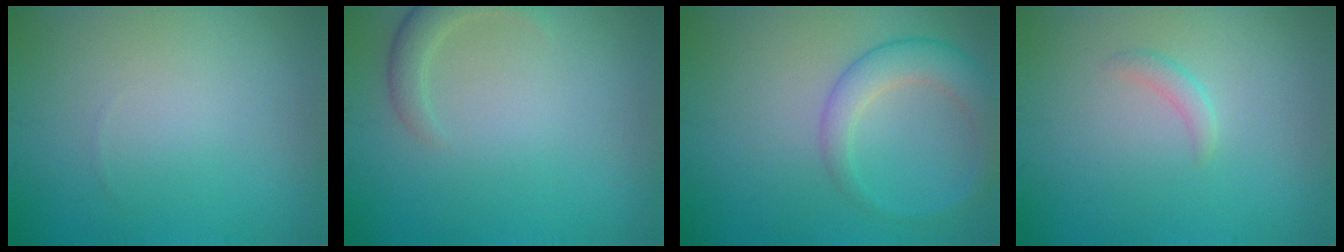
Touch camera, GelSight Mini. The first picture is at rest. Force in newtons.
{"total": 2.2, "press": 2.2, "slide": 0.2}
{"total": 2.9, "press": 2.8, "slide": 0.1}
{"total": 1.2, "press": 1.2, "slide": 0.1}